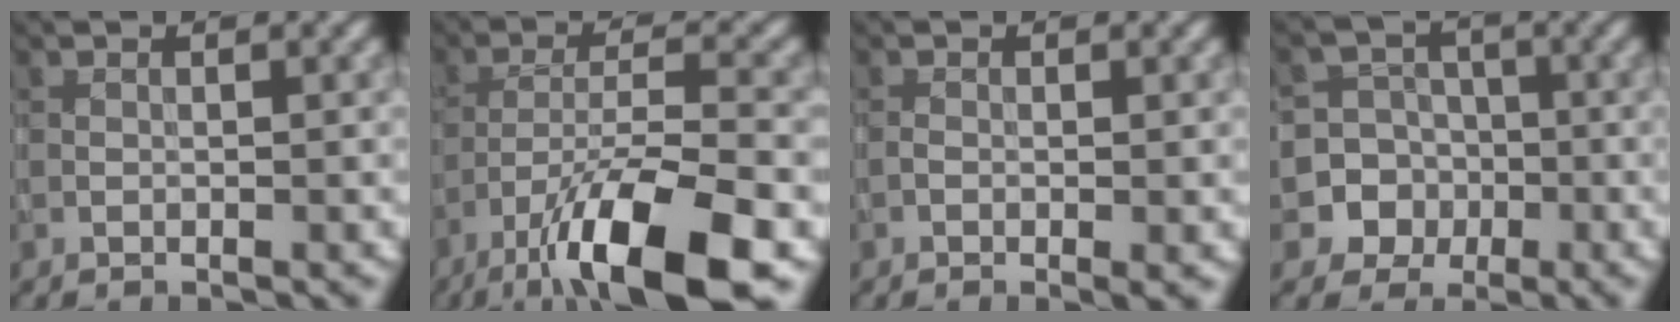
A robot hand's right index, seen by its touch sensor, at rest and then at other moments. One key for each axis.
{"total": 11.9, "fx": -7.2, "fy": 3.4, "fz": 8.8, "tx": -0.162, "ty": -0.008, "tz": -0.128}
{"total": 1.1, "fx": -0.4, "fy": 0.3, "fz": 1.0, "tx": -0.020, "ty": -0.003, "tz": -0.008}
{"total": 8.9, "fx": -3.0, "fy": 8.3, "fz": 0.5, "tx": -0.009, "ty": -0.006, "tz": -0.065}